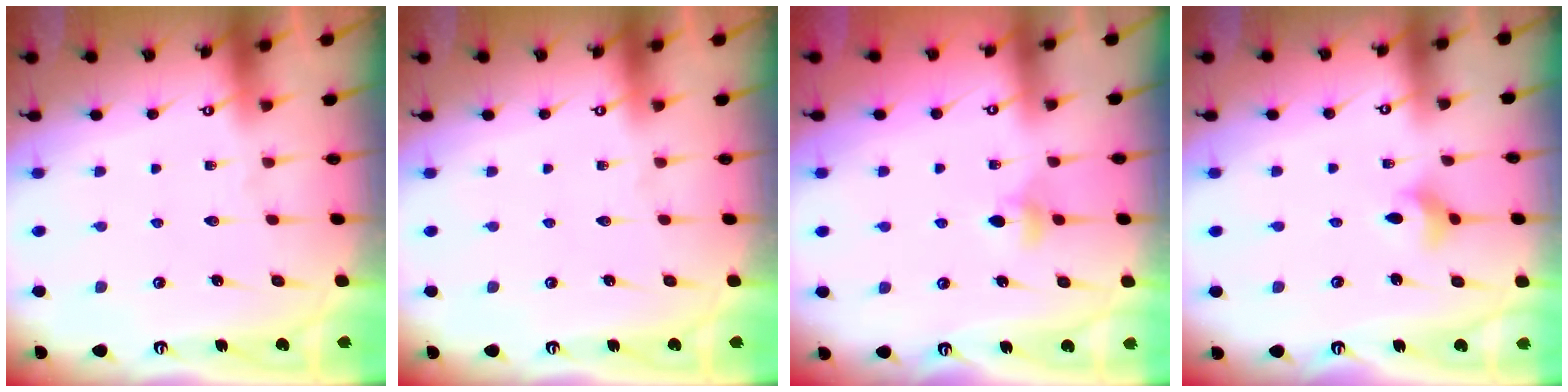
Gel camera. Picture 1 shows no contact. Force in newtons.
{"total": 0.0}
{"total": 4.5, "press": 4.4, "slide": 0.9}
{"total": 3.9, "press": 3.9, "slide": 0.3}